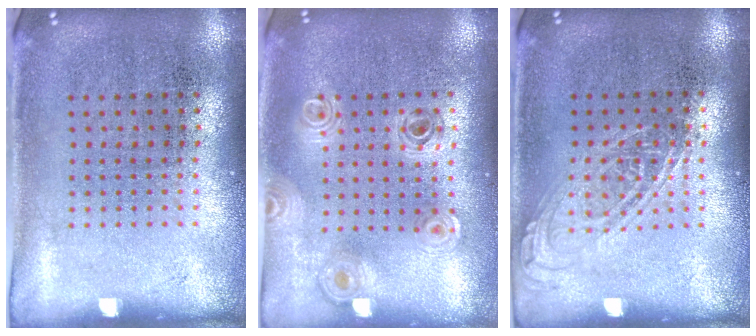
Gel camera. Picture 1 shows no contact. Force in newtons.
{"total": 0.8, "press": 0.8, "slide": 0.2}
{"total": 1.1, "press": 1.1, "slide": 0.1}